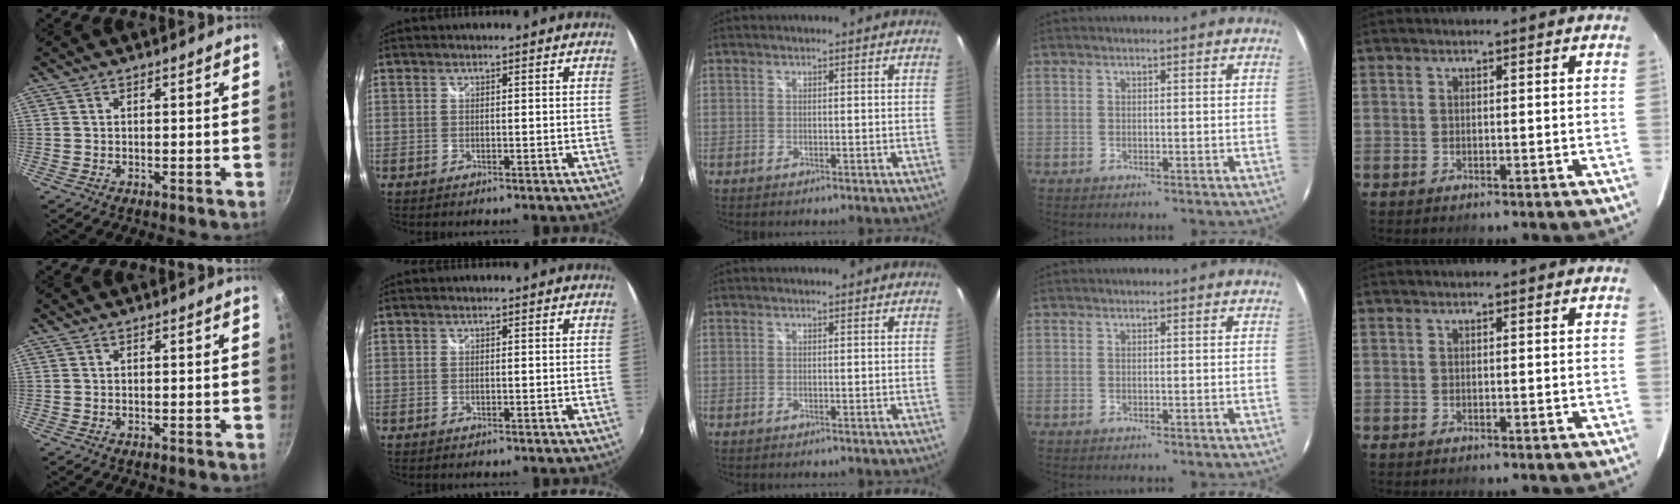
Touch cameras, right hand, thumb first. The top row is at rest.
{}